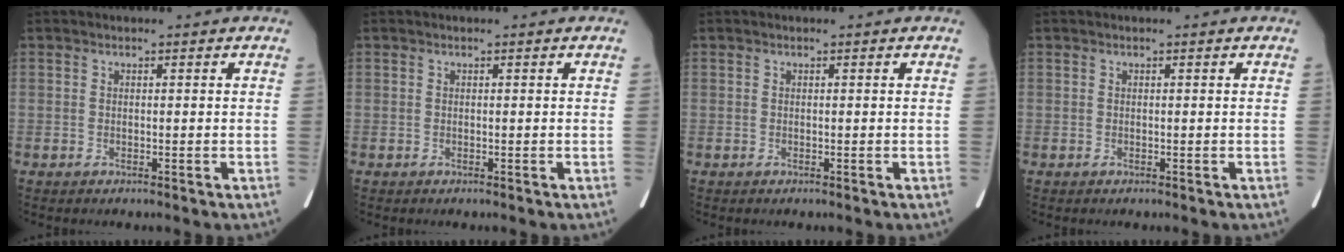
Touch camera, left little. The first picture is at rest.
{"total": 0.0}
{"total": 0.0}
{"total": 0.0}